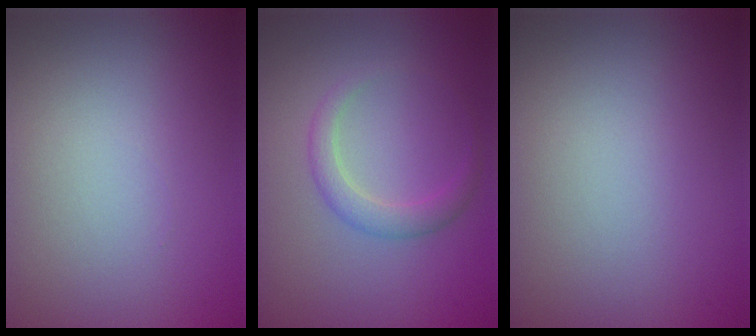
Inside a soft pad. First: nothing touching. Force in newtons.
{"total": 1.9, "press": 1.9, "slide": 0.1}
{"total": 0.0}